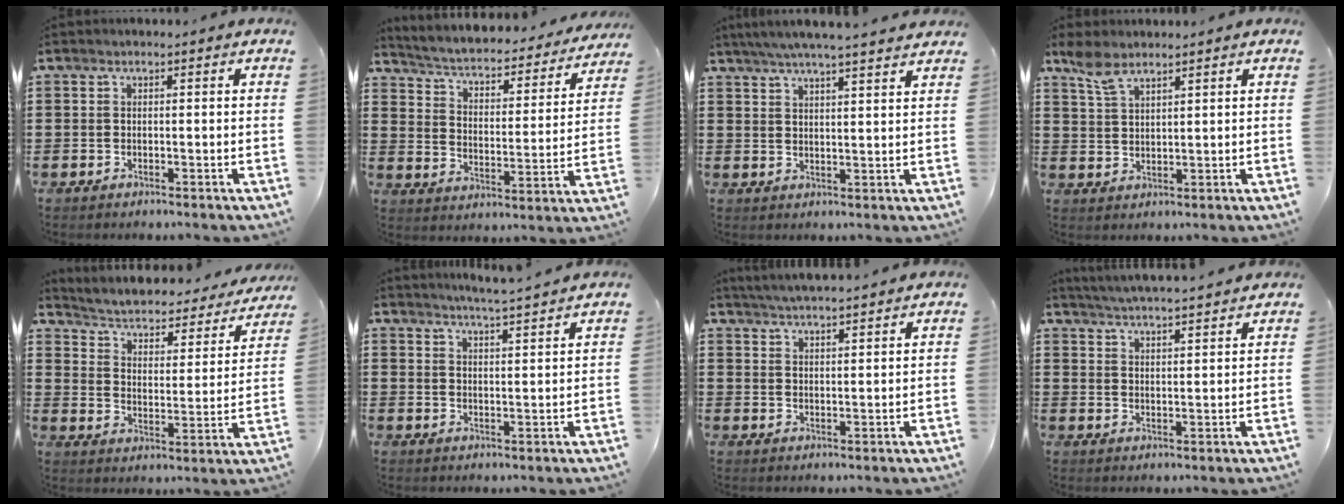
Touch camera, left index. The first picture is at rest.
{"total": 2.7, "force": [2.4, 0.4, 1.1], "torque": [-0.039, -0.031, 0.029]}
{"total": 4.5, "force": [4.1, -0.6, 1.9], "torque": [-0.048, -0.016, 0.071]}
{"total": 4.2, "force": [3.3, 1.3, 2.2], "torque": [-0.052, -0.001, 0.062]}
{"total": 2.1, "force": [1.8, 0.7, 0.9], "torque": [-0.034, -0.025, 0.017]}
{"total": 4.0, "force": [3.8, -0.9, 0.8], "torque": [-0.027, -0.022, 0.064]}
{"total": 3.5, "force": [3.4, -0.6, 0.5], "torque": [-0.020, -0.013, 0.062]}
{"total": 3.9, "force": [3.8, -0.8, 0.4], "torque": [-0.023, -0.024, 0.065]}